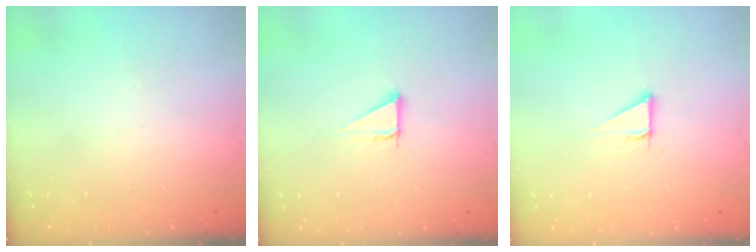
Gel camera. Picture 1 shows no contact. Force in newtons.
{"total": 2.9, "press": 2.9, "slide": 0.1}
{"total": 2.9, "press": 2.9, "slide": 0.1}